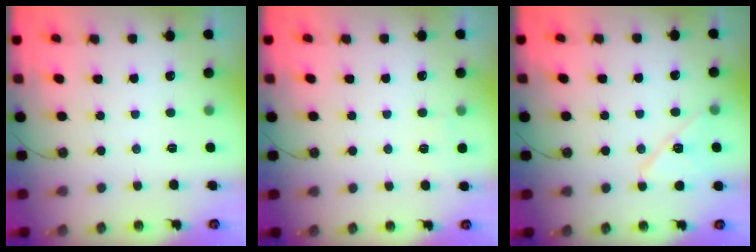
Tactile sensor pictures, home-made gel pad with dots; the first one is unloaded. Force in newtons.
{"total": 2.2, "press": 2.1, "slide": 0.3}
{"total": 11.1, "press": 11.0, "slide": 1.7}